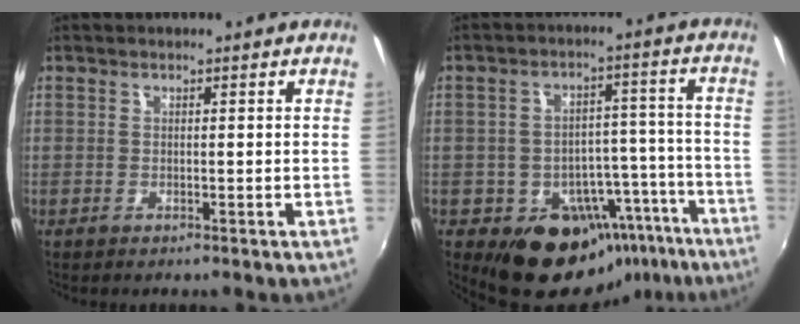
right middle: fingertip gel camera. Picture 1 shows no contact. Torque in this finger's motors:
{"motor_torque": [0.14, -0.57, 0.11, 0.06]}